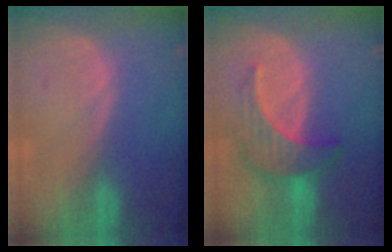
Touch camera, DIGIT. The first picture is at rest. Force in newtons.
{"total": 6.8, "press": 6.4, "slide": 2.2}